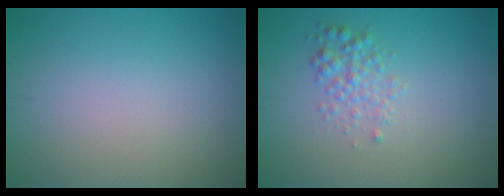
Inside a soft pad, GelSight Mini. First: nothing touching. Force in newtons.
{"total": 1.9, "press": 1.9, "slide": 0.0}